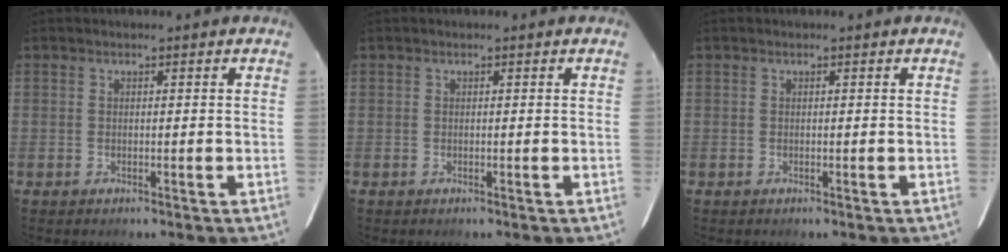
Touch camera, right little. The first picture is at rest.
{"total": 0.0}
{"total": 0.0}